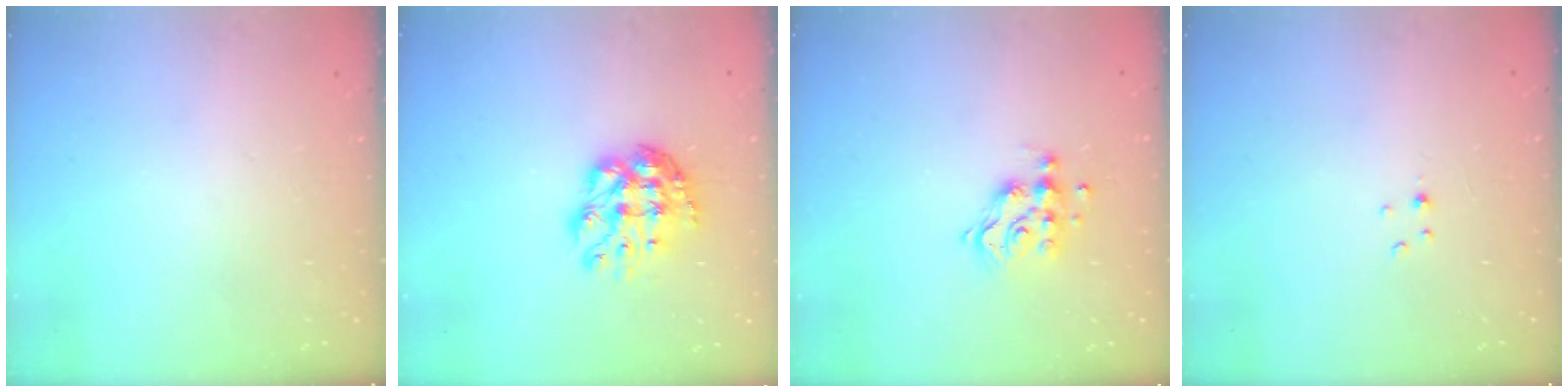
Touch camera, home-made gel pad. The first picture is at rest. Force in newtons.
{"total": 10.5, "press": 10.4, "slide": 0.8}
{"total": 10.2, "press": 10.2, "slide": 0.7}
{"total": 1.5, "press": 1.4, "slide": 0.2}